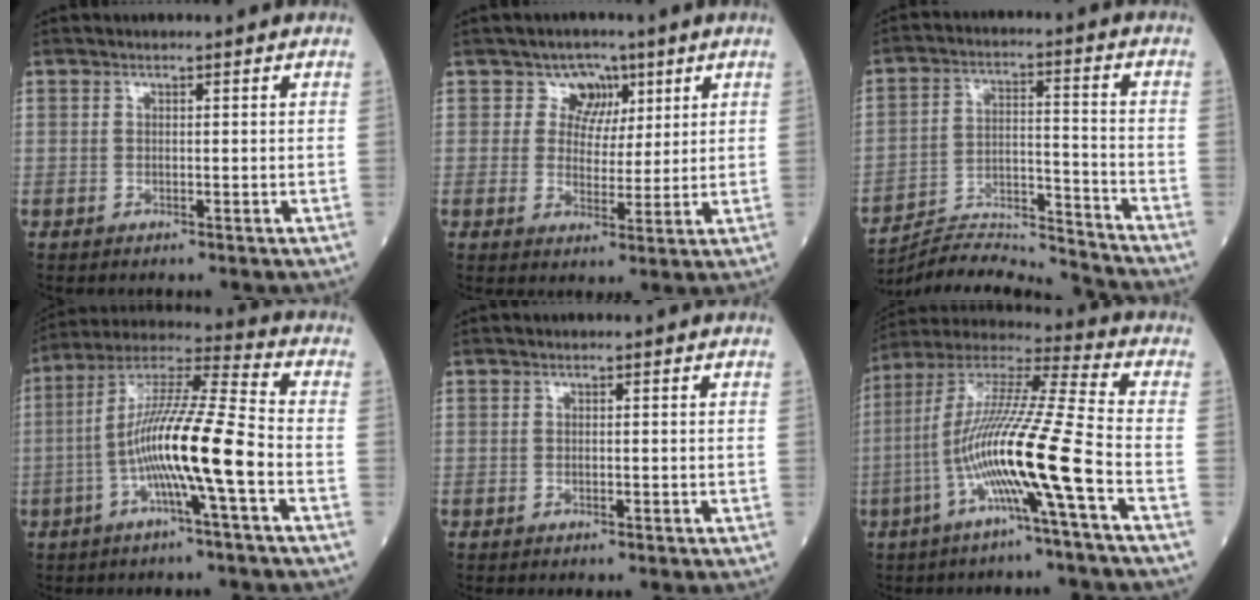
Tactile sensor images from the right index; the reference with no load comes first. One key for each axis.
{"total": 4.6, "fx": 2.3, "fy": 4.0, "fz": 0.6, "tx": 0.004, "ty": 0.006, "tz": 0.034}
{"total": 13.7, "fx": -13.5, "fy": -1.8, "fz": 0.6, "tx": -0.014, "ty": 0.023, "tz": -0.232}
{"total": 13.9, "fx": -3.8, "fy": 0.0, "fz": 13.3, "tx": -0.253, "ty": 0.013, "tz": -0.078}
{"total": 0.5, "fx": -0.2, "fy": 0.1, "fz": 0.5, "tx": -0.012, "ty": -0.001, "tz": -0.001}
{"total": 15.9, "fx": -5.3, "fy": -1.3, "fz": 14.9, "tx": -0.292, "ty": 0.002, "tz": -0.111}